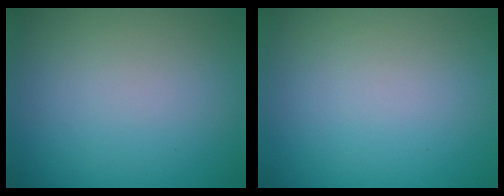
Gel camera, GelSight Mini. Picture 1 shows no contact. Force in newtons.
{"total": 0.0}